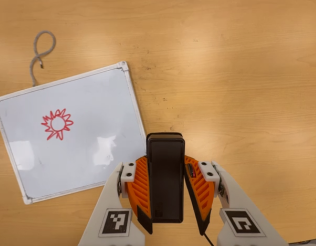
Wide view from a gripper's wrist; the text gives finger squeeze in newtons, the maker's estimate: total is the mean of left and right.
{"total": 6.8, "left": 5.5, "right": 8.1}